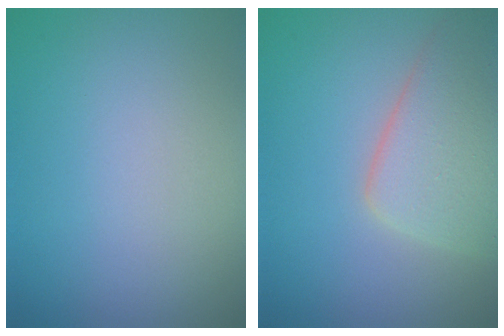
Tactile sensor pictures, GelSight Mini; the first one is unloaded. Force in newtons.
{"total": 5.4, "press": 5.4, "slide": 0.4}